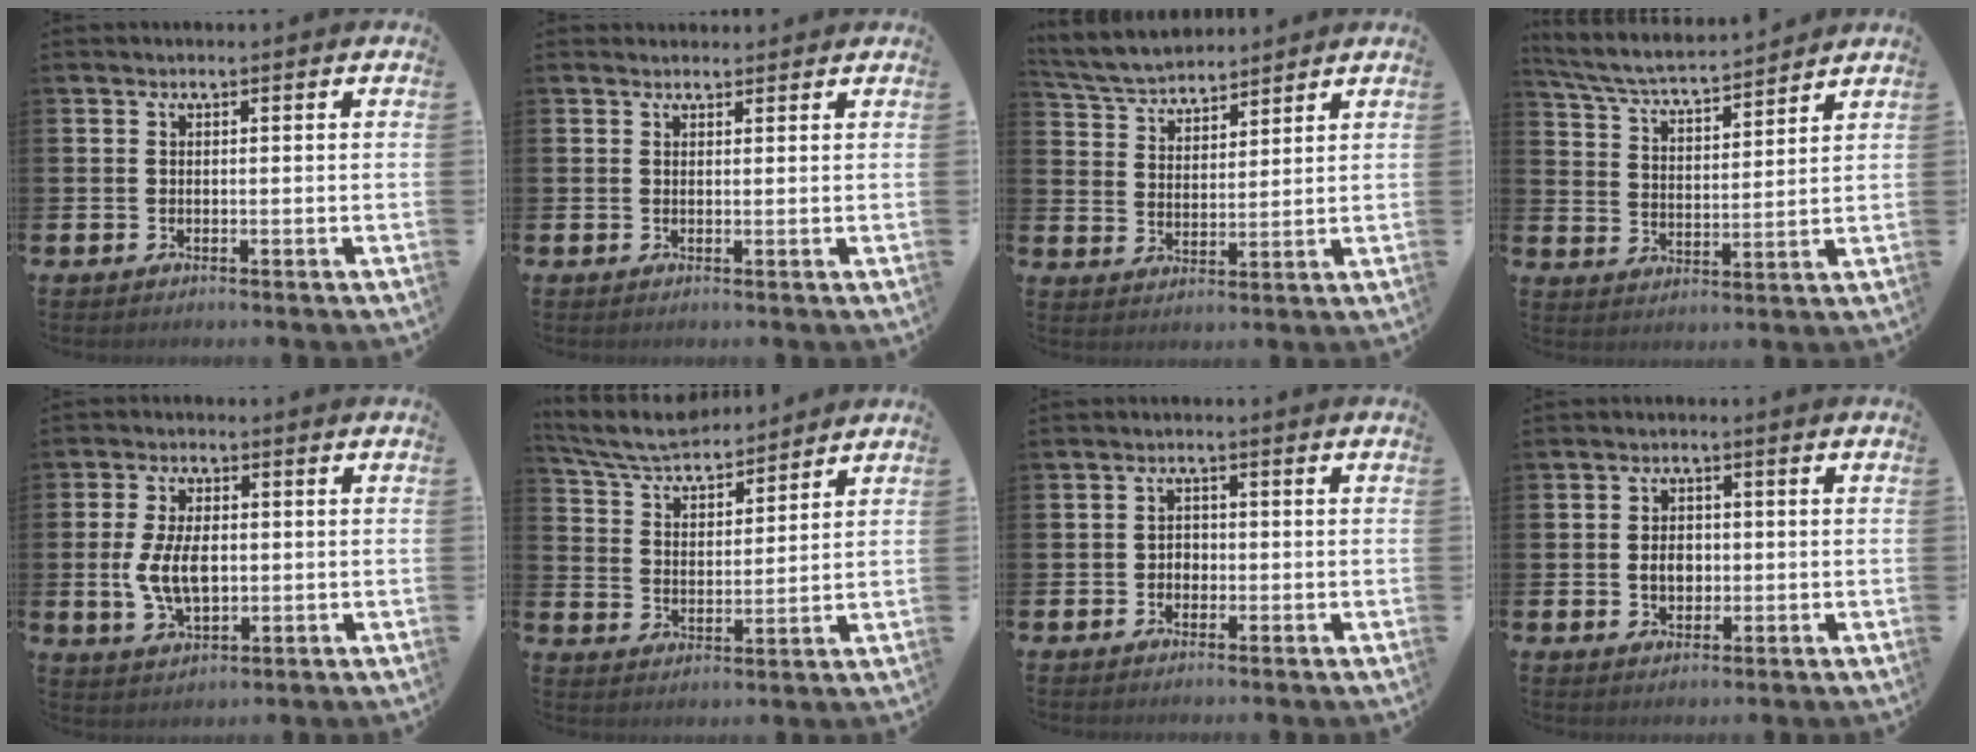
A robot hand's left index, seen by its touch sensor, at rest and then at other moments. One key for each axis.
{"total": 1.3, "fx": 1.2, "fy": 0.5, "fz": 0.0, "tx": 0.017, "ty": -0.005, "tz": 0.018}
{"total": 5.2, "fx": 5.0, "fy": 1.1, "fz": 0.4, "tx": -0.035, "ty": -0.027, "tz": 0.090}
{"total": 5.3, "fx": 5.1, "fy": 0.5, "fz": 1.5, "tx": -0.053, "ty": -0.041, "tz": 0.083}
{"total": 6.7, "fx": 0.0, "fy": 3.8, "fz": 5.5, "tx": -0.103, "ty": 0.001, "tz": -0.006}
{"total": 6.2, "fx": 5.9, "fy": 1.0, "fz": 1.6, "tx": -0.061, "ty": -0.036, "tz": 0.103}
{"total": 1.7, "fx": -0.5, "fy": 1.5, "fz": 0.5, "tx": 0.002, "ty": -0.001, "tz": -0.016}
{"total": 3.0, "fx": -0.2, "fy": 2.3, "fz": 1.9, "tx": -0.018, "ty": -0.001, "tz": -0.011}